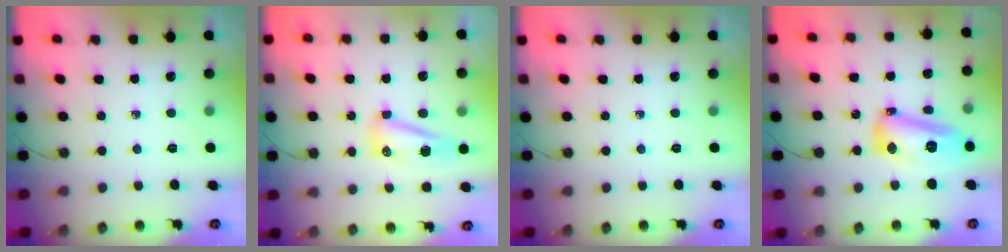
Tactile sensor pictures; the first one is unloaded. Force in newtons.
{"total": 8.0, "press": 7.9, "slide": 0.9}
{"total": 0.0}
{"total": 14.0, "press": 13.9, "slide": 1.6}